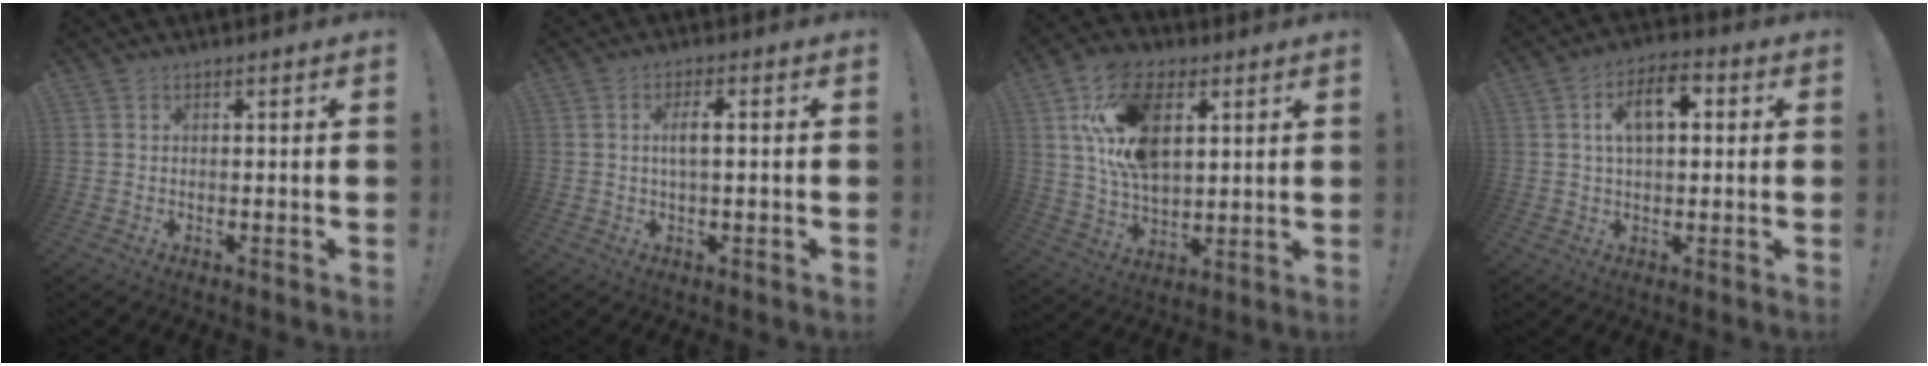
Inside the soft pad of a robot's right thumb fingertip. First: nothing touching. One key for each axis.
{"total": 4.2, "fx": 0.3, "fy": 0.8, "fz": 4.1, "tx": -0.070, "ty": 0.001, "tz": 0.002}
{"total": 19.4, "fx": 7.0, "fy": 11.5, "fz": 14.0, "tx": -0.265, "ty": -0.010, "tz": 0.125}
{"total": 10.6, "fx": 2.2, "fy": 6.4, "fz": 8.2, "tx": -0.120, "ty": 0.008, "tz": 0.037}